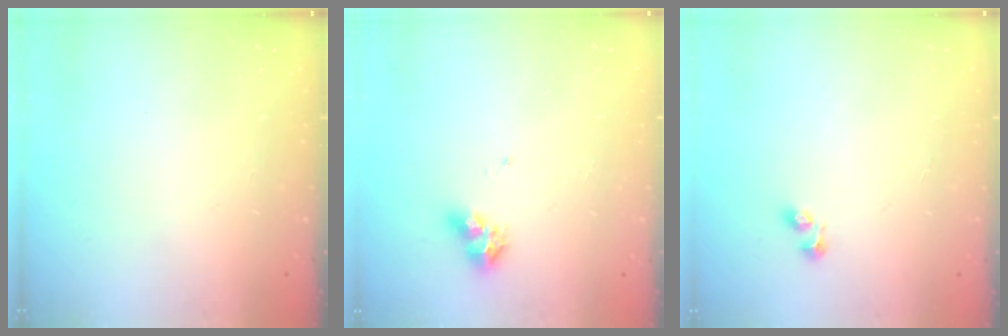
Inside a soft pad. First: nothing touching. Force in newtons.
{"total": 6.1, "press": 6.1, "slide": 1.0}
{"total": 3.0, "press": 2.7, "slide": 1.3}